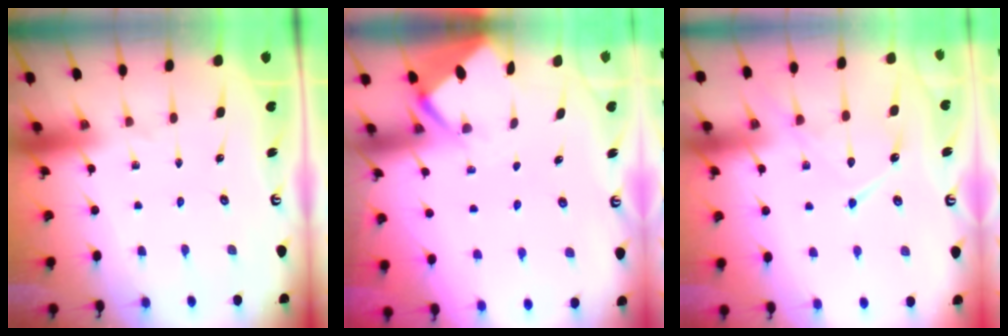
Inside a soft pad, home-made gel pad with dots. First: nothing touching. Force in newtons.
{"total": 2.8, "press": 2.8, "slide": 0.3}
{"total": 12.7, "press": 12.6, "slide": 1.1}